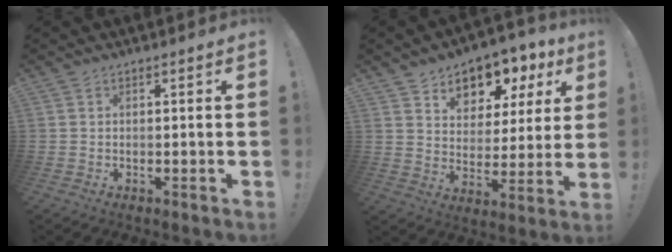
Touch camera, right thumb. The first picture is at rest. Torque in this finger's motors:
{"motor_torque": [0.02, 0.99, -0.08, 0.45, 0.12]}